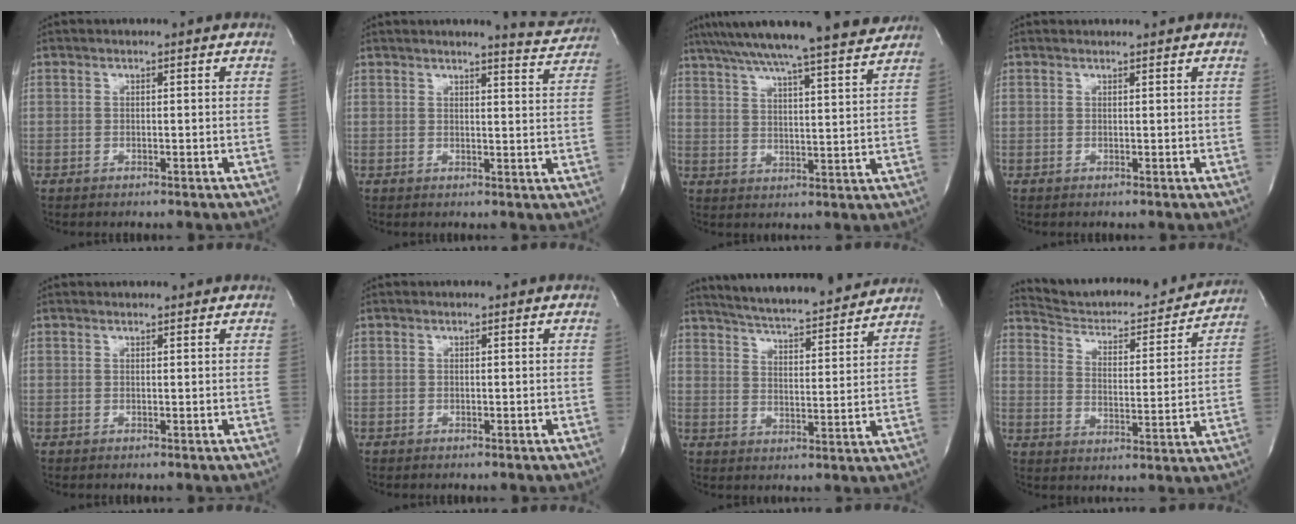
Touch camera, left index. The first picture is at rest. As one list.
[{"total": 5.8, "force": [5.7, 0.1, 0.9], "torque": [-0.015, -0.026, 0.054]}, {"total": 21.5, "force": [19.0, 0.2, 10.1], "torque": [-0.175, 0.000, 0.267]}, {"total": 1.9, "force": [1.9, 0.1, 0.2], "torque": [-0.010, 0.013, 0.026]}, {"total": 1.7, "force": [1.7, 0.1, 0.1], "torque": [-0.009, 0.011, 0.023]}, {"total": 0.0}, {"total": 18.1, "force": [16.9, 1.6, 6.3], "torque": [-0.103, 0.000, 0.235]}, {"total": 18.0, "force": [17.3, 2.9, 4.1], "torque": [-0.054, -0.025, 0.241]}]